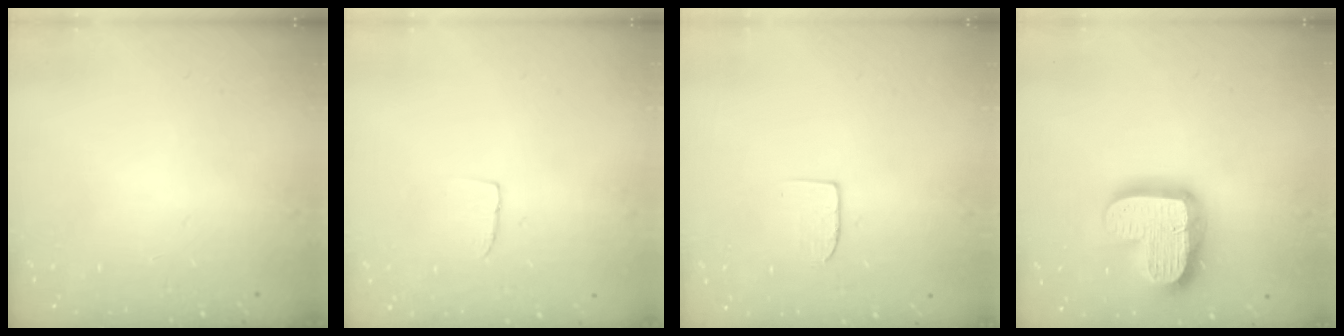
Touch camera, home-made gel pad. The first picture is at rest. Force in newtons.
{"total": 2.4, "press": 2.4, "slide": 0.1}
{"total": 4.7, "press": 4.7, "slide": 0.4}
{"total": 19.2, "press": 19.1, "slide": 1.4}